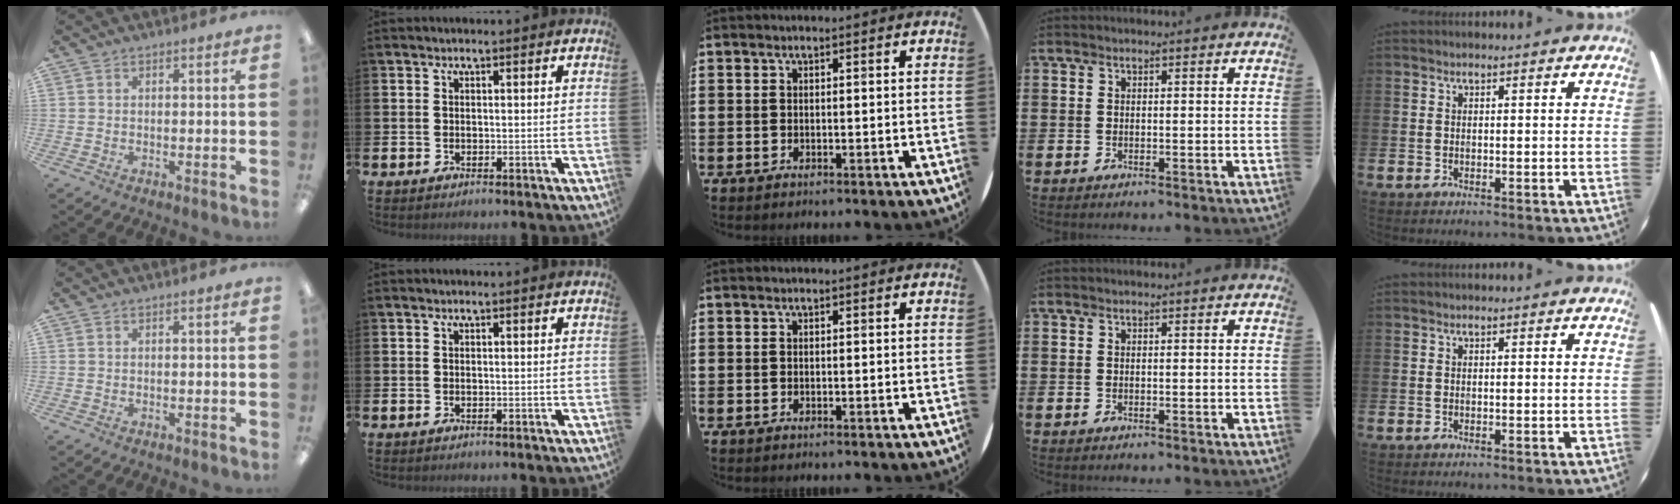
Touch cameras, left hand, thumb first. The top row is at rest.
{}